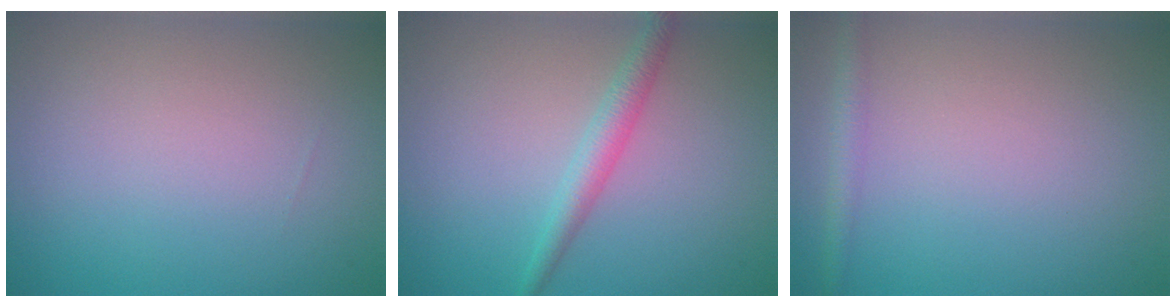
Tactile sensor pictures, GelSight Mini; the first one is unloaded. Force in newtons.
{"total": 2.3, "press": 2.3, "slide": 0.1}
{"total": 1.6, "press": 1.6, "slide": 0.1}